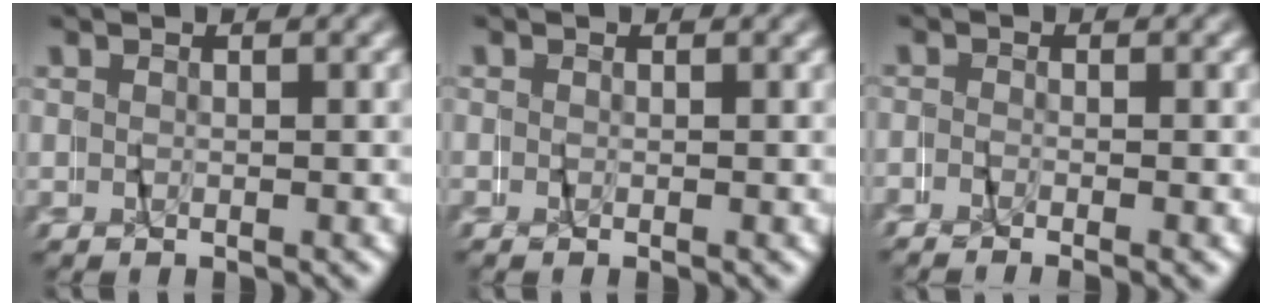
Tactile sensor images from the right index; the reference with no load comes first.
{"total": 0.6, "force": [-0.3, -0.4, -0.1], "torque": [0.004, -0.001, -0.008]}
{"total": 1.8, "force": [-1.7, -0.4, -0.1], "torque": [-0.003, 0.003, -0.036]}